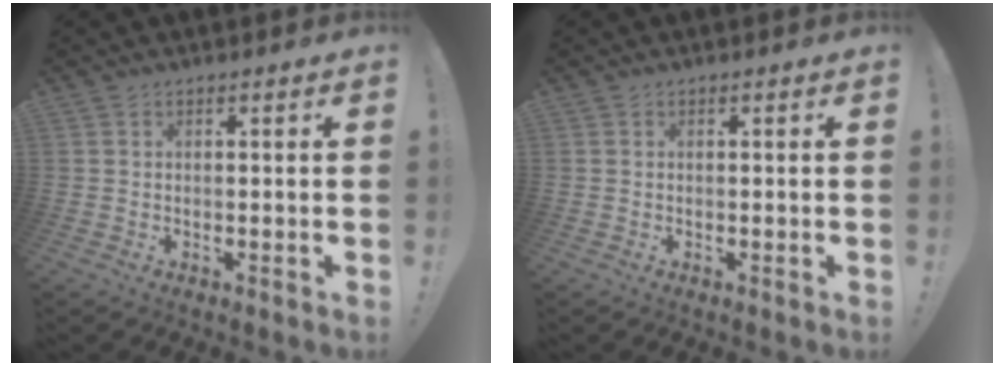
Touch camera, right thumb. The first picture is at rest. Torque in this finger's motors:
{"motor_torque": [-0.23, -0.07, 0.02, 0.00, 0.00]}